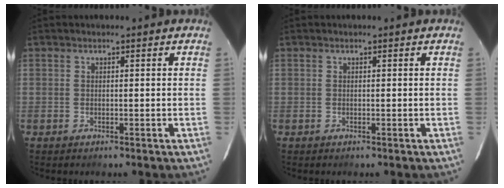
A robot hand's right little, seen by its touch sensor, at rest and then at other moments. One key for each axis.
{"total": 0.0}